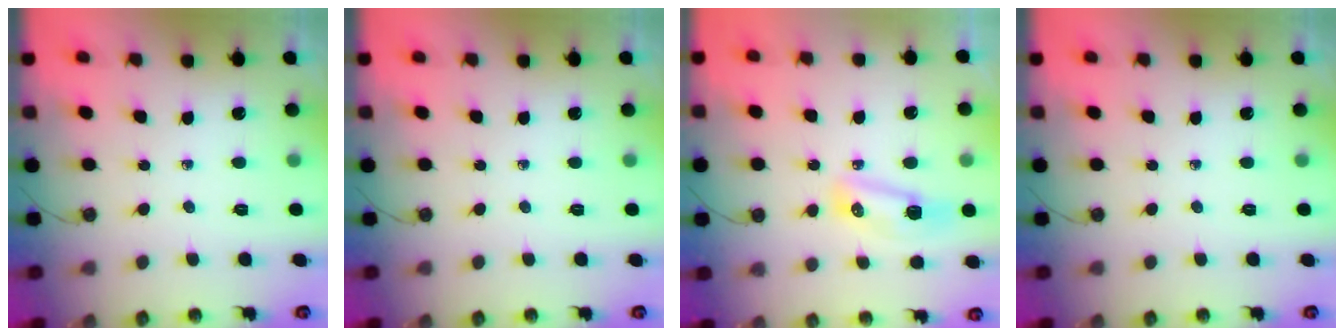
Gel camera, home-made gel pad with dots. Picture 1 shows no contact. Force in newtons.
{"total": 0.0}
{"total": 8.0, "press": 7.8, "slide": 1.9}
{"total": 0.0}